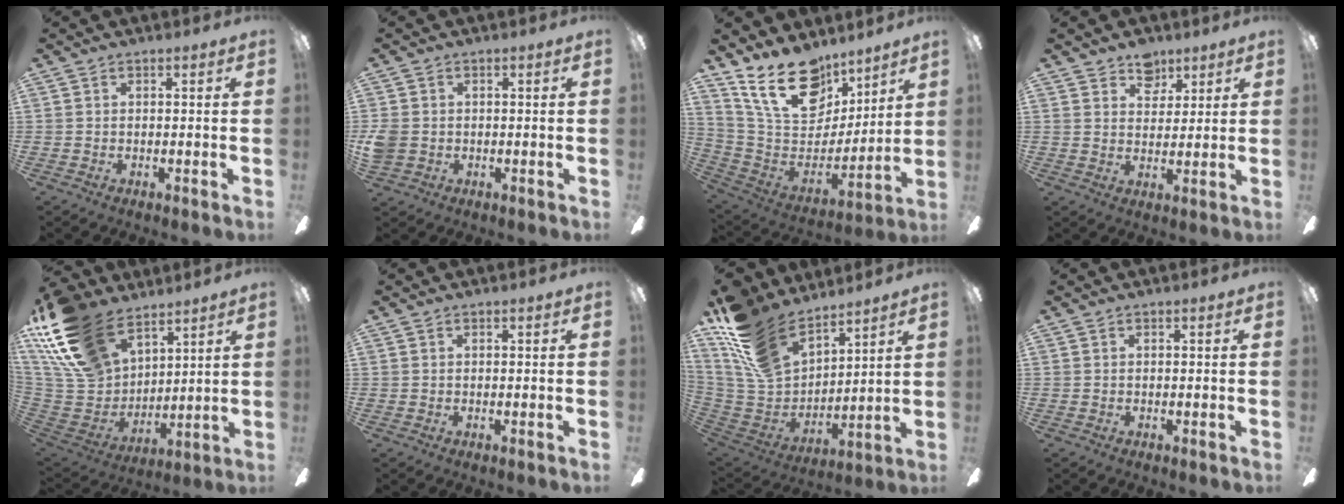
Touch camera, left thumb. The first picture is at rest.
{"total": 4.0, "force": [-0.5, 3.5, 1.9], "torque": [-0.047, 0.005, -0.008]}
{"total": 21.8, "force": [14.7, 11.8, 10.9], "torque": [-0.187, -0.089, 0.271]}
{"total": 6.1, "force": [4.5, 3.9, 1.1], "torque": [-0.008, -0.021, 0.081]}
{"total": 23.3, "force": [14.5, 13.5, 12.2], "torque": [-0.281, -0.068, 0.273]}
{"total": 0.0}
{"total": 20.4, "force": [14.5, 10.0, 10.3], "torque": [-0.248, -0.088, 0.270]}
{"total": 0.0}